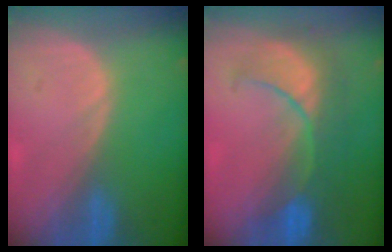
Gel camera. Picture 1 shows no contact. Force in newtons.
{"total": 8.5, "press": 8.4, "slide": 1.7}